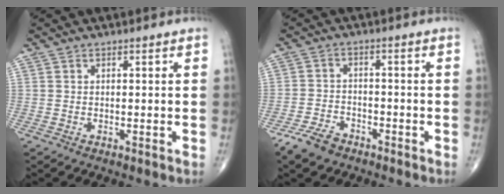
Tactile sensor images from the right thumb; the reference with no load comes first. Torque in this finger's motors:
{"motor_torque": [1.31, 0.93, 0.19, -0.67, -0.01]}